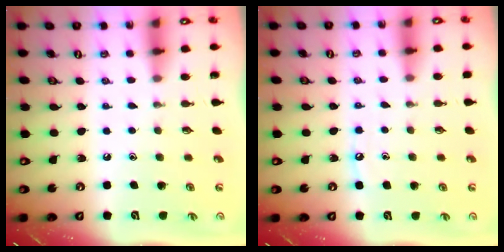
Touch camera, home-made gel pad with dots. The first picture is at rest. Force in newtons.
{"total": 4.9, "press": 4.8, "slide": 0.6}